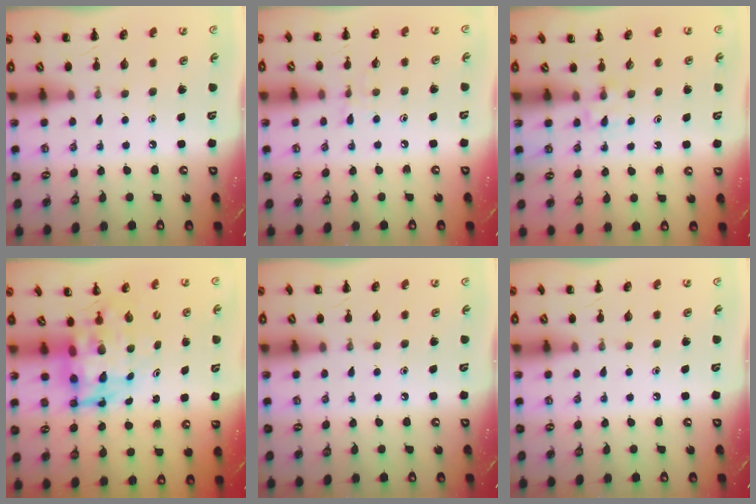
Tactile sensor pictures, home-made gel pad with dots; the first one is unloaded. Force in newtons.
{"total": 4.7, "press": 4.4, "slide": 1.5}
{"total": 2.9, "press": 2.7, "slide": 1.1}
{"total": 5.7, "press": 5.4, "slide": 1.9}
{"total": 0.0}
{"total": 0.0}